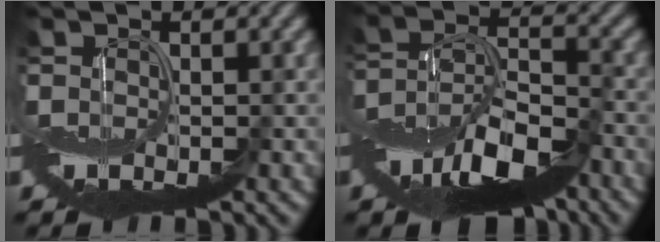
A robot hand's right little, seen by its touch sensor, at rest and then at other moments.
{"total": 9.4, "force": [-5.9, 4.0, 6.2], "torque": [-0.108, -0.003, -0.113]}